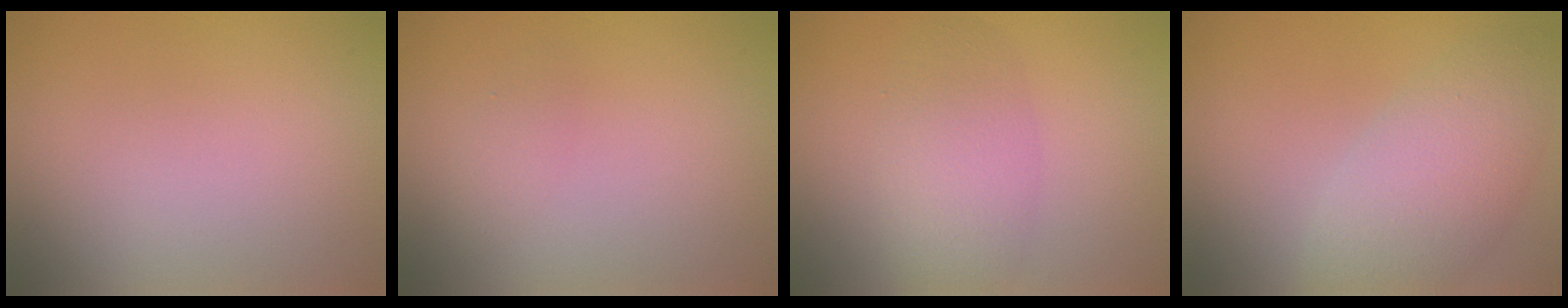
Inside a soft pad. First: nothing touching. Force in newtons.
{"total": 0.9, "press": 0.9, "slide": 0.1}
{"total": 4.2, "press": 4.2, "slide": 0.2}
{"total": 5.6, "press": 5.6, "slide": 0.5}